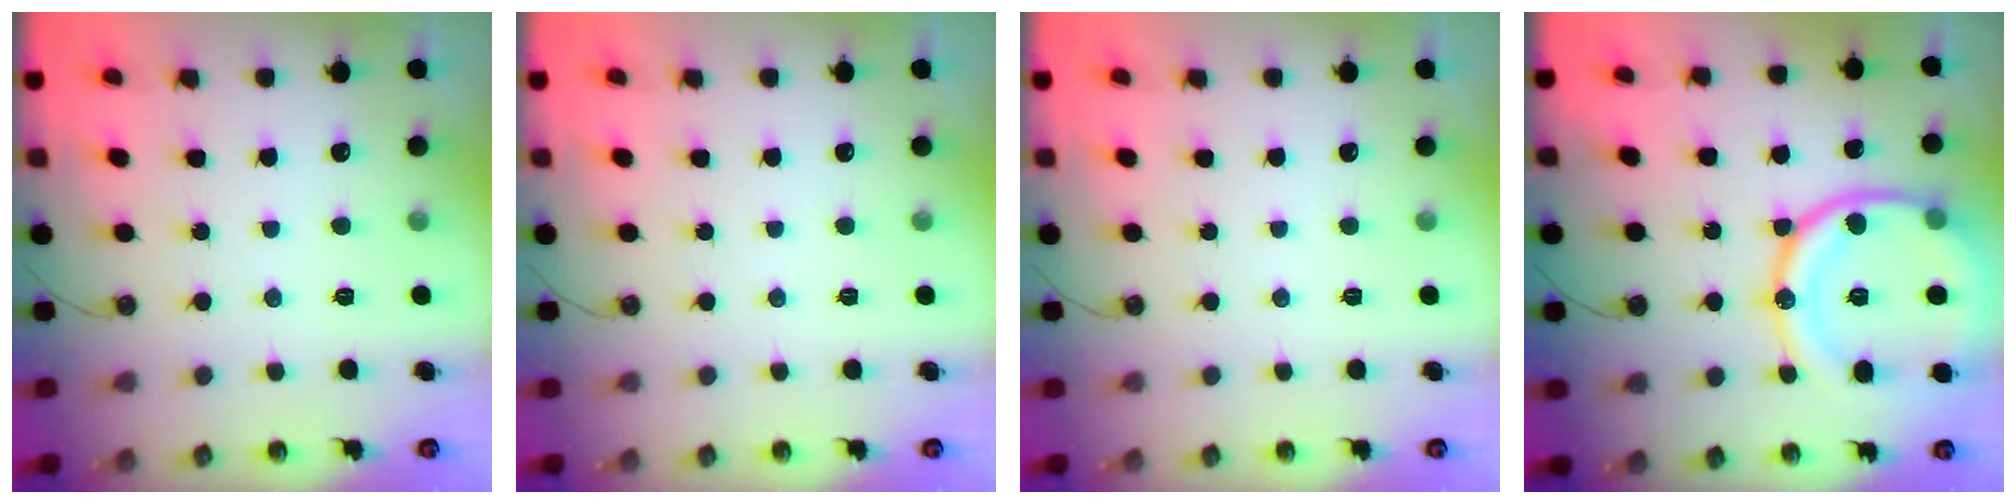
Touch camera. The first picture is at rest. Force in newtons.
{"total": 0.0}
{"total": 0.0}
{"total": 22.3, "press": 22.2, "slide": 2.5}